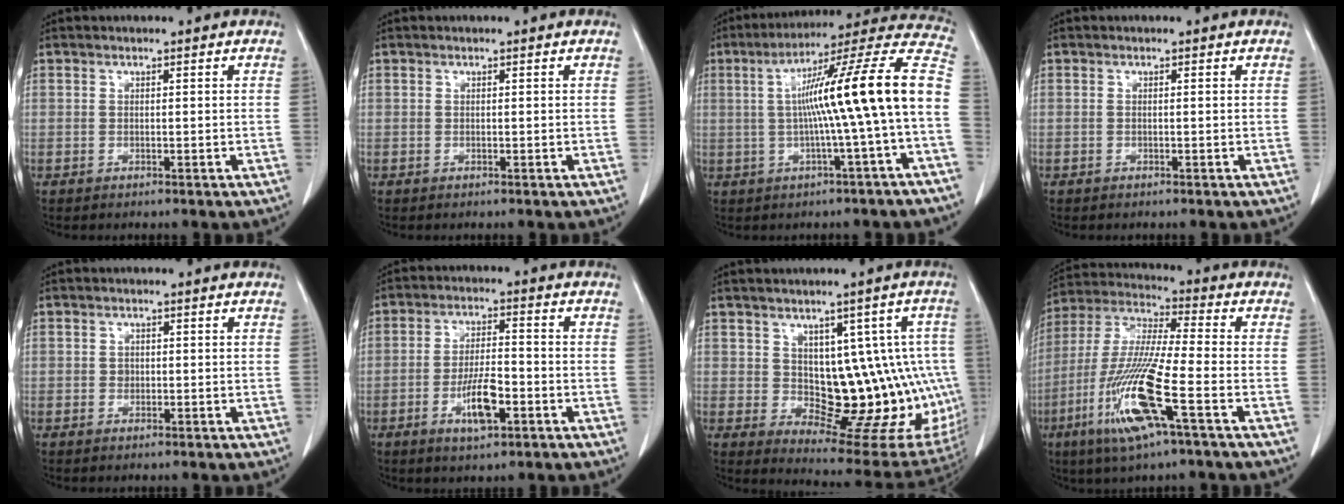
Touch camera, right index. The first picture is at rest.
{"total": 0.0}
{"total": 17.8, "force": [-0.6, -0.6, 17.8], "torque": [-0.259, 0.037, -0.015]}
{"total": 0.0}
{"total": 0.9, "force": [0.0, 0.9, 0.4], "torque": [-0.005, 0.002, 0.001]}
{"total": 7.2, "force": [-2.8, 2.0, 6.3], "torque": [-0.120, -0.001, -0.047]}
{"total": 14.8, "force": [0.7, 7.5, 12.7], "torque": [-0.129, 0.016, 0.029]}
{"total": 15.6, "force": [-6.2, 0.7, 14.3], "torque": [-0.302, -0.021, -0.122]}